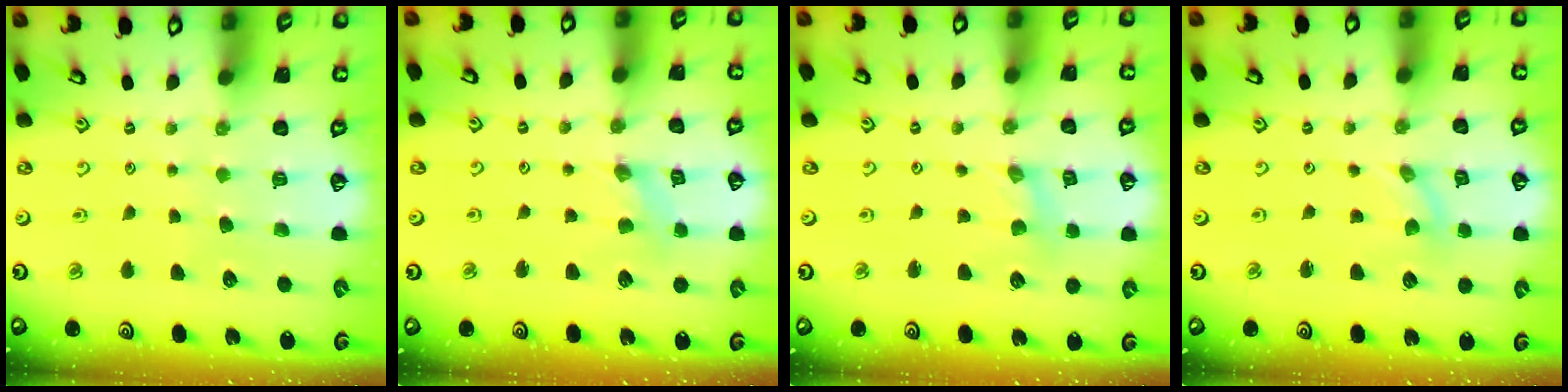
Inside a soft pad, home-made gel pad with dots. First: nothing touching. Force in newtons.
{"total": 2.1, "press": 2.1, "slide": 0.3}
{"total": 1.7, "press": 1.7, "slide": 0.2}
{"total": 0.0}